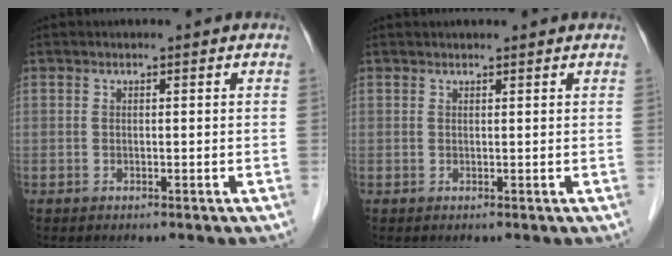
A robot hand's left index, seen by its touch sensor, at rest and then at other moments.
{"total": 2.9, "force": [2.8, 0.3, 0.8], "torque": [-0.011, 0.025, 0.035]}